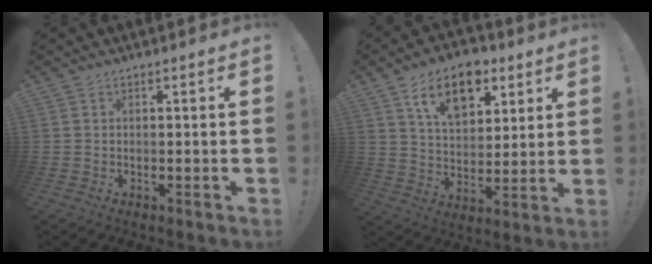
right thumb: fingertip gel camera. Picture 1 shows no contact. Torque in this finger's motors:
{"motor_torque": [-0.25, 0.53, 0.94, 0.60, 0.03]}